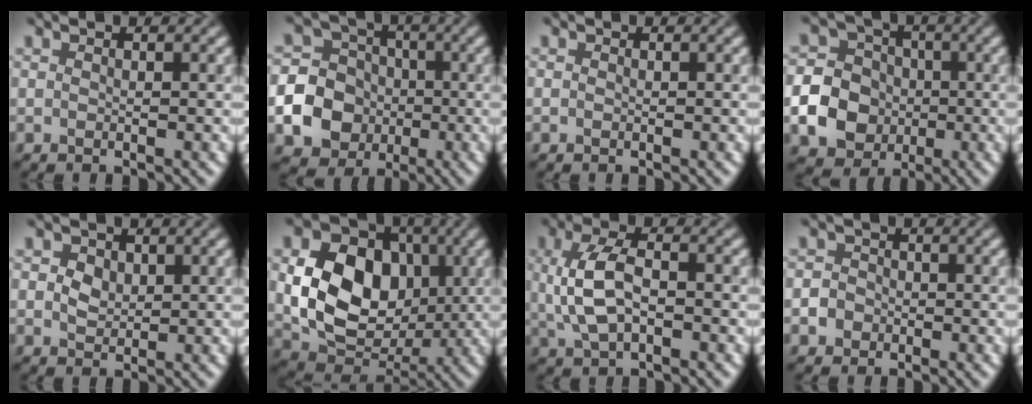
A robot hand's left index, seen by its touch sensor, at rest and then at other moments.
{"total": 14.0, "force": [-4.0, 13.0, 3.0], "torque": [-0.092, -0.035, -0.086]}
{"total": 0.0}
{"total": 7.3, "force": [-1.9, 6.5, 2.6], "torque": [-0.040, -0.006, -0.060]}
{"total": 1.4, "force": [0.2, 1.3, 0.5], "torque": [-0.009, -0.002, 0.006]}
{"total": 10.0, "force": [0.4, 7.8, 6.2], "torque": [-0.120, -0.005, 0.011]}
{"total": 5.0, "force": [0.2, 2.8, 4.1], "torque": [-0.091, 0.003, 0.003]}
{"total": 1.7, "force": [-0.8, 1.6, 0.1], "torque": [0.016, 0.000, -0.014]}